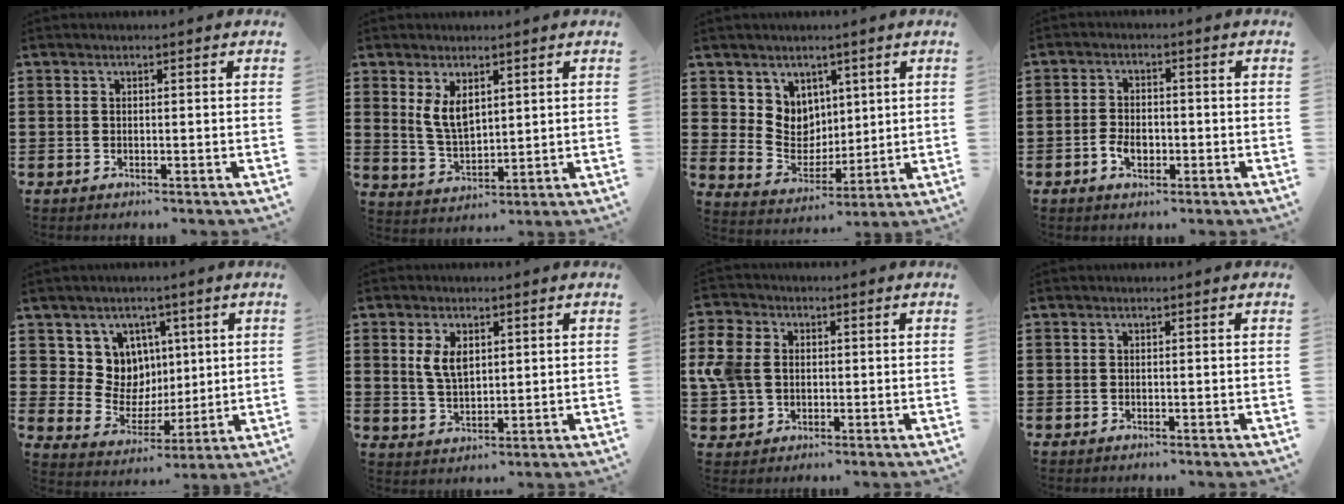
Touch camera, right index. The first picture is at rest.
{"total": 5.0, "force": [2.2, 2.7, 3.6], "torque": [-0.085, 0.002, 0.038]}
{"total": 6.8, "force": [3.7, 5.7, 0.1], "torque": [-0.035, -0.021, 0.072]}
{"total": 3.4, "force": [-1.2, 2.1, 2.4], "torque": [-0.053, -0.001, -0.024]}
{"total": 8.5, "force": [2.7, 7.9, 1.5], "torque": [-0.060, -0.022, 0.056]}
{"total": 4.6, "force": [1.5, 2.5, 3.5], "torque": [-0.076, 0.008, 0.027]}
{"total": 7.1, "force": [0.5, 6.0, 3.7], "torque": [-0.122, 0.009, 0.004]}
{"total": 0.0}